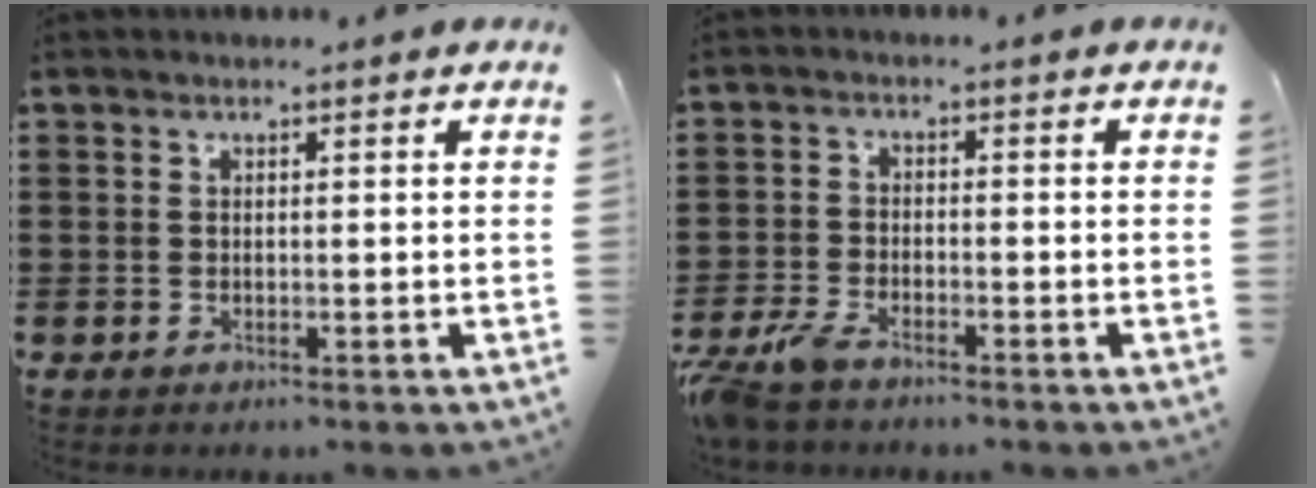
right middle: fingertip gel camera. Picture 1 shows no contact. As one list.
[{"total": 4.2, "force": [-3.6, 1.1, 2.0], "torque": [-0.067, -0.008, -0.079]}]